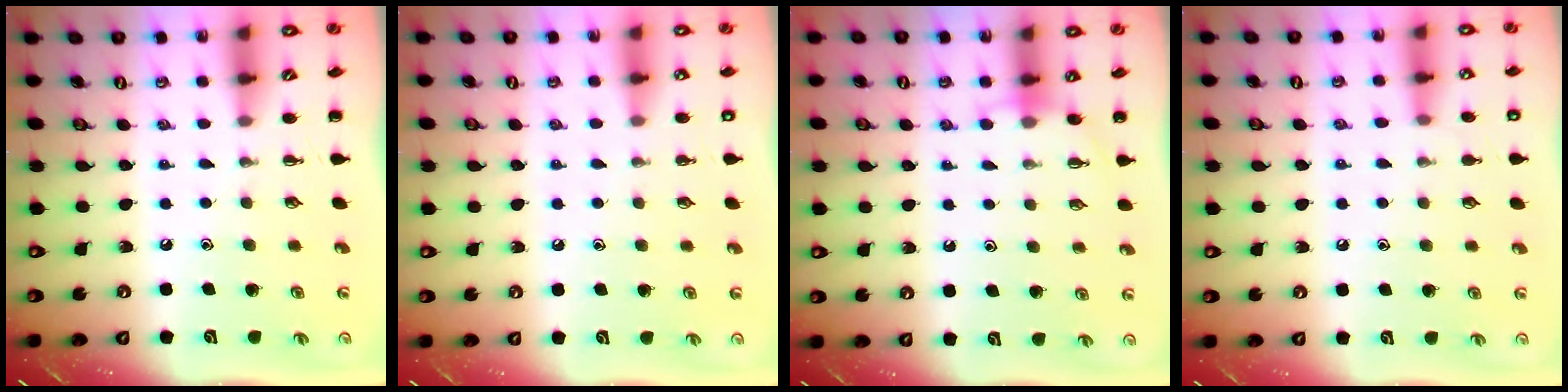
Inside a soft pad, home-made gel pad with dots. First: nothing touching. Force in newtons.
{"total": 1.4, "press": 1.4, "slide": 0.1}
{"total": 5.3, "press": 5.1, "slide": 1.4}
{"total": 5.9, "press": 5.6, "slide": 1.8}